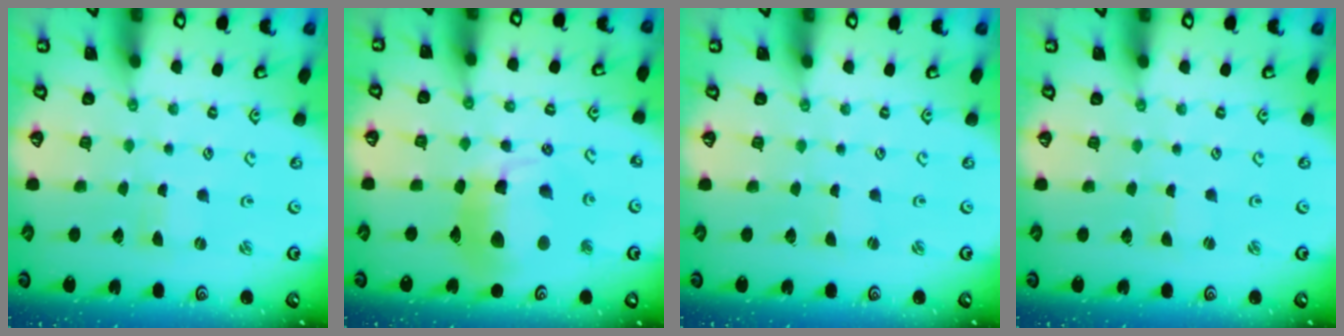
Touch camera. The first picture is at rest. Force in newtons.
{"total": 17.6, "press": 17.5, "slide": 2.3}
{"total": 0.0}
{"total": 0.0}